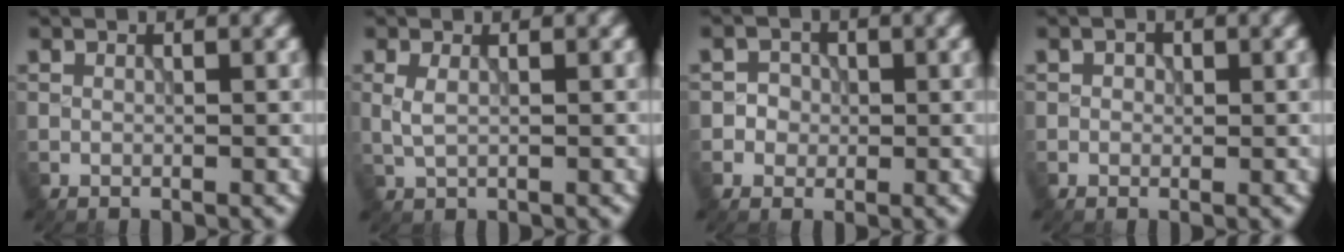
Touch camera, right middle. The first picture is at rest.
{"total": 1.3, "force": [0.3, 0.5, 1.1], "torque": [-0.031, -0.001, 0.008]}
{"total": 1.9, "force": [-0.3, 1.9, 0.4], "torque": [0.012, 0.003, -0.013]}
{"total": 0.9, "force": [0.2, 0.8, 0.5], "torque": [-0.005, -0.003, -0.001]}